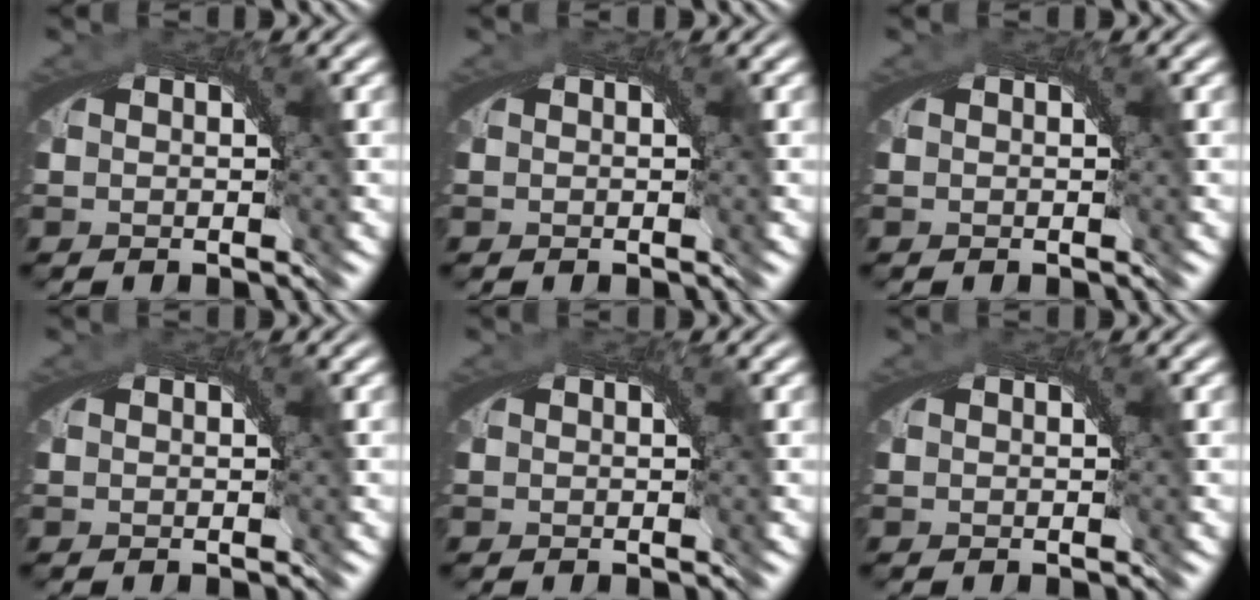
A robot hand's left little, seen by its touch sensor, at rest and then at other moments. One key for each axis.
{"total": 0.0}
{"total": 0.0}
{"total": 0.0}
{"total": 0.0}
{"total": 0.0}